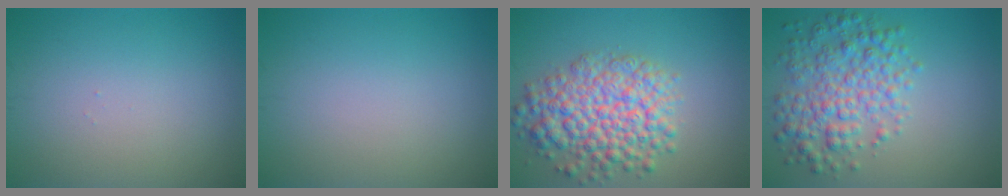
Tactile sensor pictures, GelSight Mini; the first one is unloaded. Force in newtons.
{"total": 0.0}
{"total": 7.4, "press": 7.4, "slide": 0.3}
{"total": 5.5, "press": 5.5, "slide": 0.1}